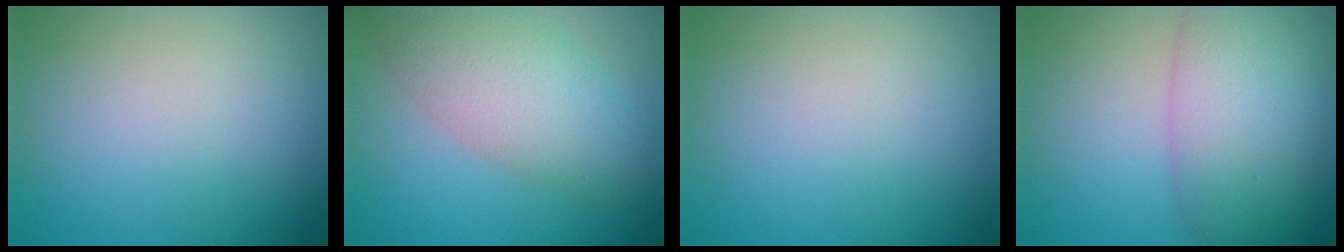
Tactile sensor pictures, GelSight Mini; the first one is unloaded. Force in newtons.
{"total": 6.4, "press": 6.4, "slide": 0.6}
{"total": 0.0}
{"total": 7.5, "press": 7.5, "slide": 0.4}